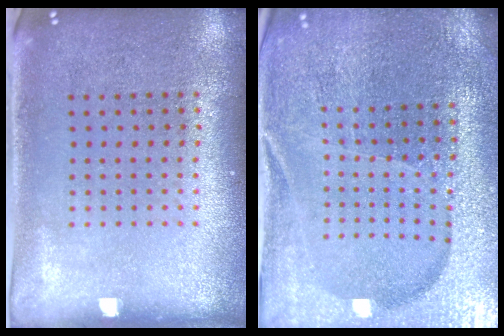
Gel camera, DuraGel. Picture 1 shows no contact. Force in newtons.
{"total": 4.0, "press": 3.9, "slide": 1.0}